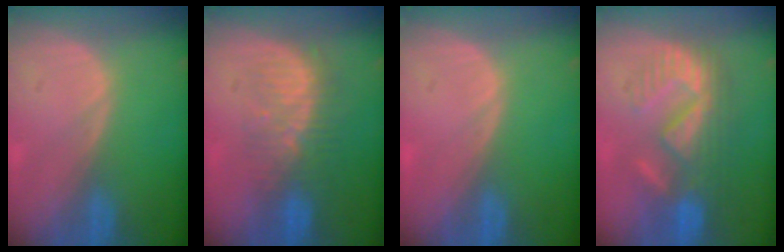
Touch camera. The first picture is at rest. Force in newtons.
{"total": 8.1, "press": 7.4, "slide": 3.3}
{"total": 0.0}
{"total": 9.0, "press": 8.8, "slide": 1.9}